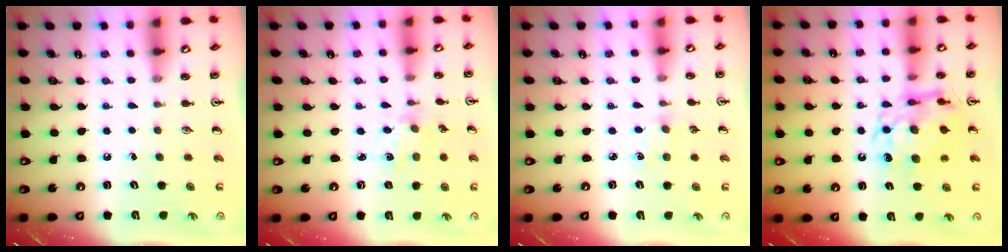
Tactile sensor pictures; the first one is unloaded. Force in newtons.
{"total": 0.8, "press": 0.8, "slide": 0.2}
{"total": 2.4, "press": 2.3, "slide": 0.4}
{"total": 11.4, "press": 11.3, "slide": 1.0}